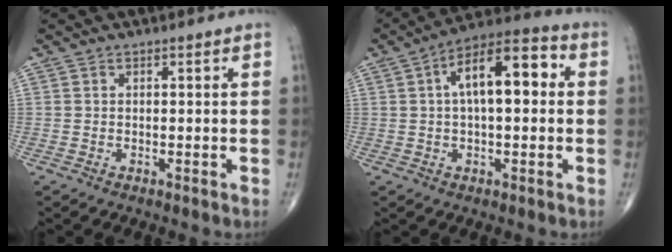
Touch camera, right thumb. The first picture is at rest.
{"total": 13.7, "force": [2.4, 6.0, 12.1], "torque": [-0.183, 0.033, 0.029]}